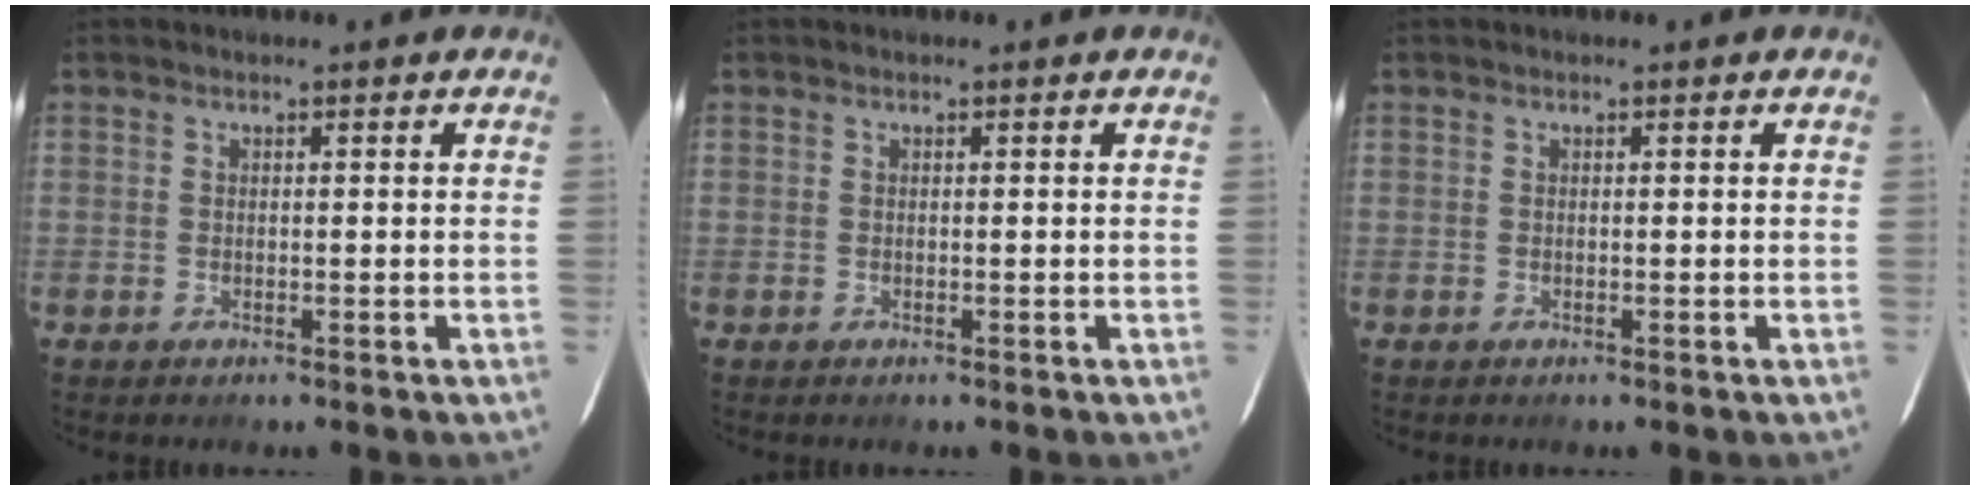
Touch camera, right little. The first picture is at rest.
{"total": 0.0}
{"total": 0.0}